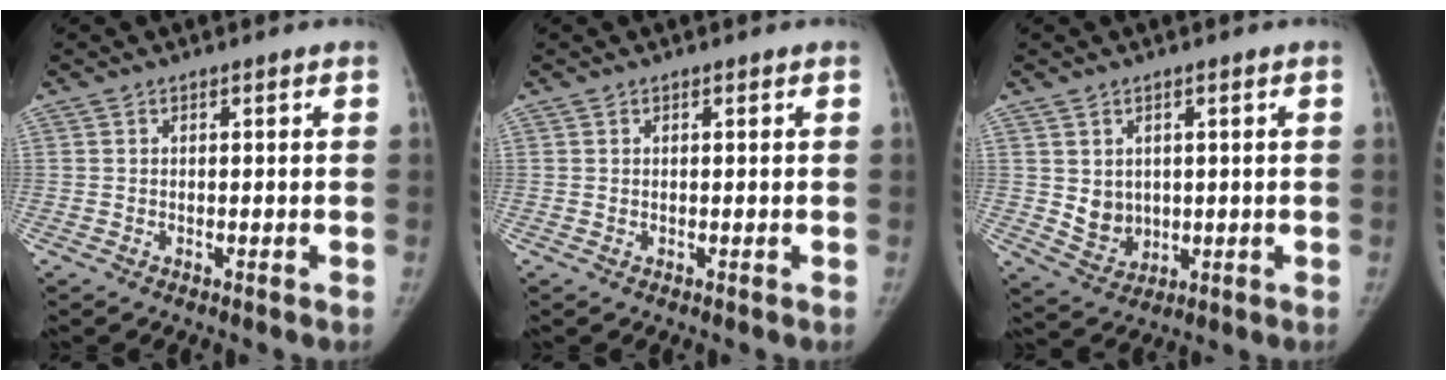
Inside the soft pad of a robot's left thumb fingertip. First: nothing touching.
{"total": 0.0}
{"total": 5.3, "force": [0.9, 4.5, 2.6], "torque": [-0.027, -0.015, 0.033]}